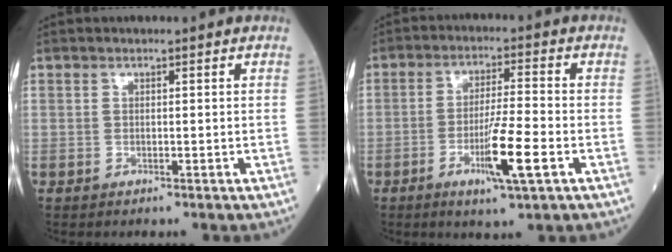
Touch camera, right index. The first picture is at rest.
{"total": 8.3, "force": [-3.2, 0.0, 7.7], "torque": [-0.138, -0.013, -0.057]}